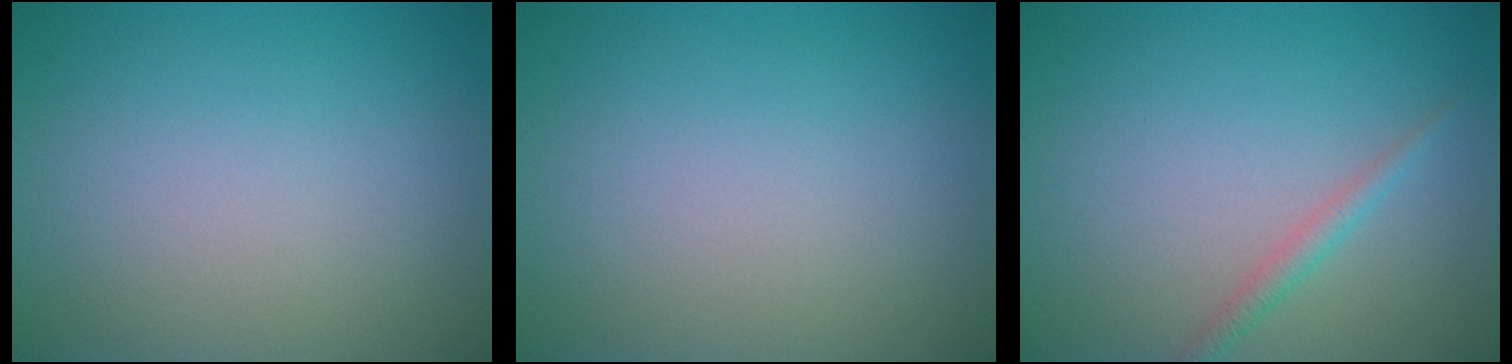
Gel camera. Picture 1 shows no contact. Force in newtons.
{"total": 0.0}
{"total": 1.4, "press": 1.4, "slide": 0.1}